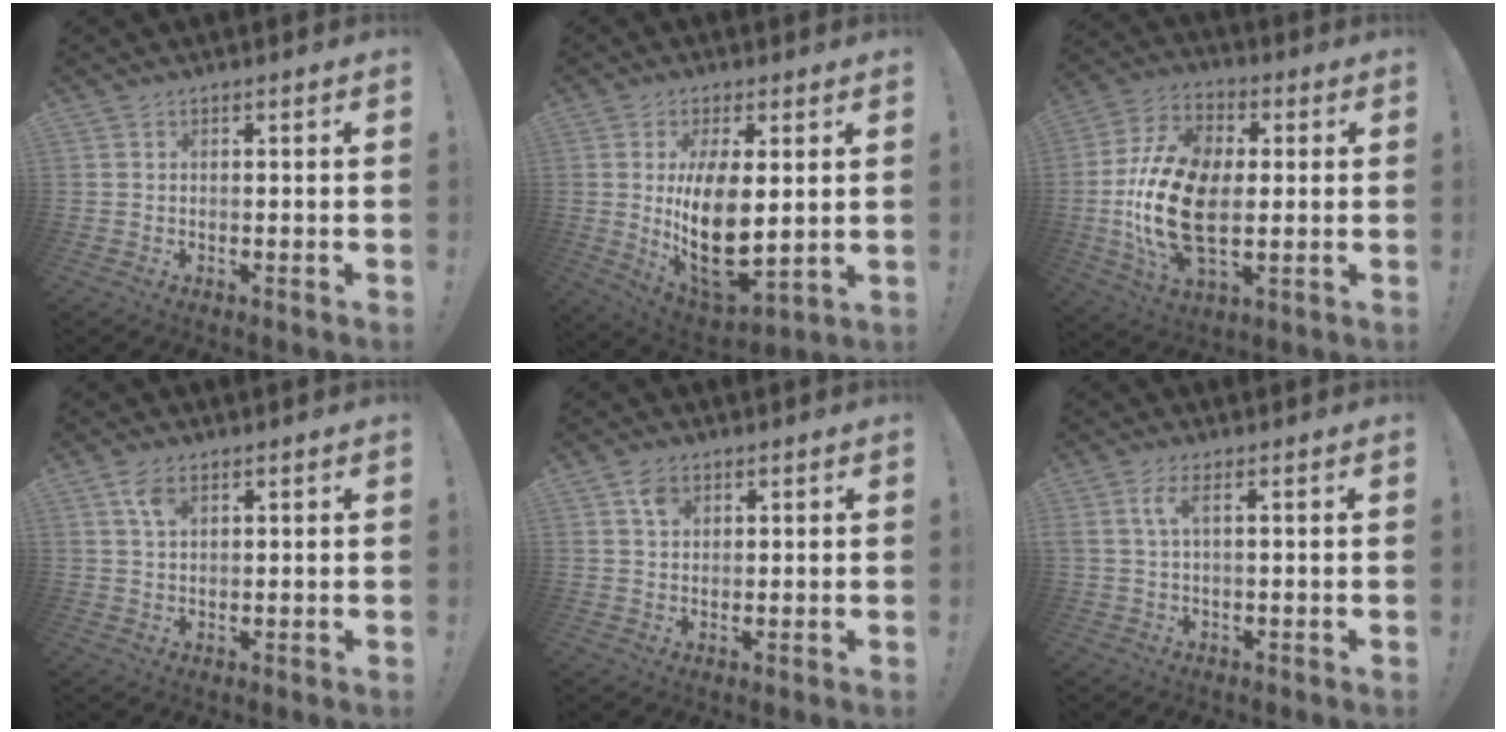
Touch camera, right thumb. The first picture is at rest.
{"total": 16.3, "force": [1.6, 8.0, 14.1], "torque": [-0.254, -0.036, 0.035]}
{"total": 20.7, "force": [-1.2, 12.1, 16.7], "torque": [-0.336, 0.001, -0.014]}
{"total": 4.2, "force": [2.1, 2.3, 2.8], "torque": [-0.053, -0.002, 0.039]}
{"total": 3.6, "force": [1.6, 2.7, 1.6], "torque": [-0.021, -0.002, 0.029]}
{"total": 3.9, "force": [1.2, 0.8, 3.7], "torque": [-0.066, 0.000, 0.019]}